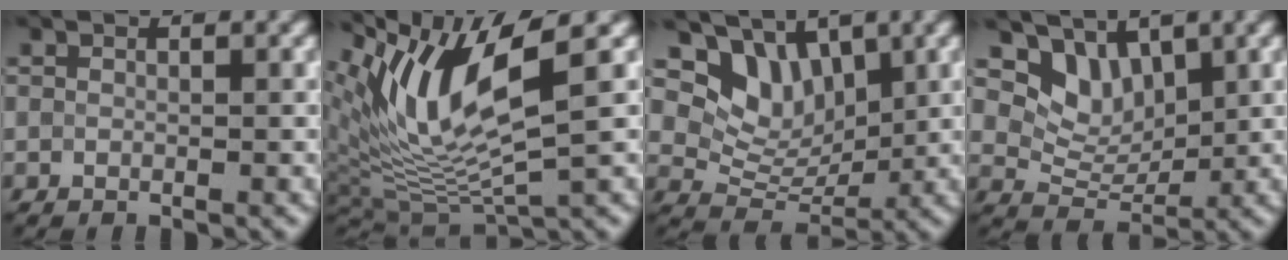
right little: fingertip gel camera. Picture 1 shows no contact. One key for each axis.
{"total": 9.5, "fx": 4.4, "fy": 2.4, "fz": 8.0, "tx": -0.170, "ty": -0.003, "tz": 0.088}
{"total": 5.2, "fx": 3.1, "fy": 3.4, "fz": 2.4, "tx": -0.045, "ty": -0.009, "tz": 0.049}
{"total": 4.1, "fx": 2.6, "fy": 2.6, "fz": 1.7, "tx": -0.036, "ty": -0.010, "tz": 0.044}